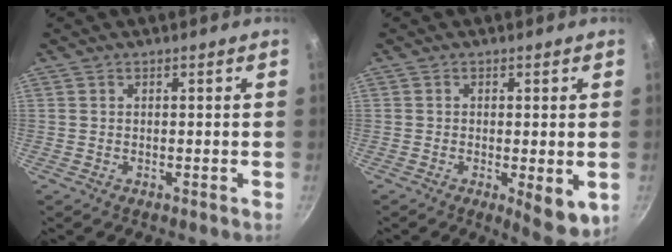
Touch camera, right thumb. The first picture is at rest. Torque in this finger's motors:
{"motor_torque": [0.65, 0.93, 0.28, -0.26, 0.15]}